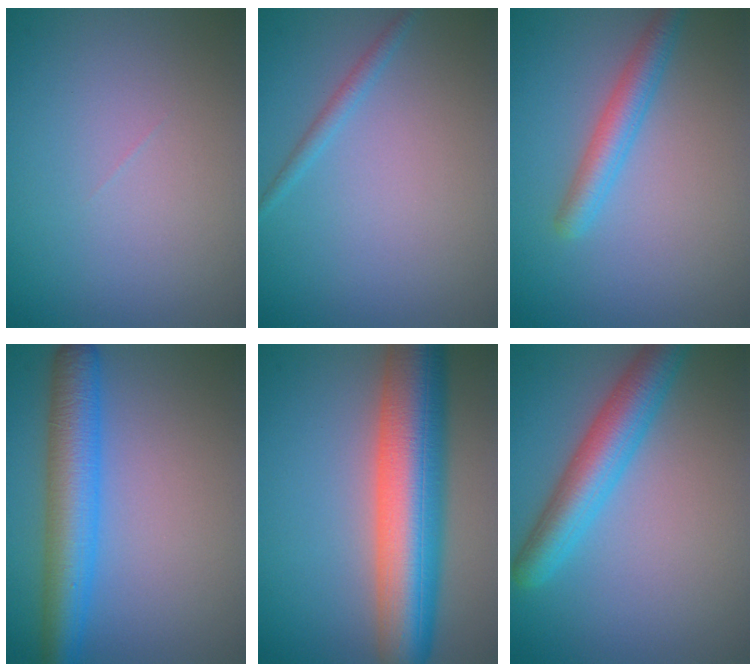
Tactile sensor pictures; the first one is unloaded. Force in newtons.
{"total": 1.0, "press": 1.0, "slide": 0.1}
{"total": 2.8, "press": 2.8, "slide": 0.2}
{"total": 5.7, "press": 5.7, "slide": 0.2}
{"total": 10.9, "press": 10.9, "slide": 0.1}
{"total": 5.0, "press": 5.0, "slide": 0.2}